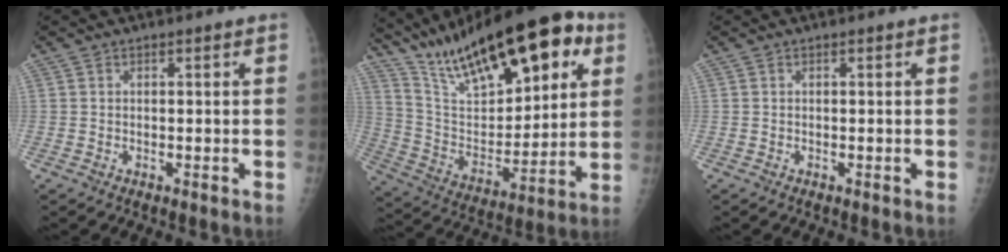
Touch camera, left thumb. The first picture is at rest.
{"total": 27.6, "force": [15.7, 11.0, 19.9], "torque": [-0.280, -0.024, 0.271]}
{"total": 0.0}